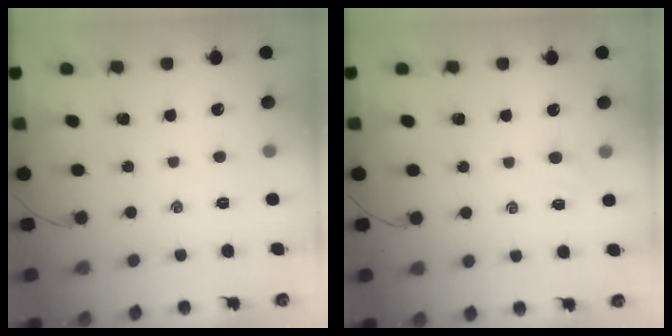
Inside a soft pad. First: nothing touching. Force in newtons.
{"total": 2.4, "press": 2.3, "slide": 0.7}